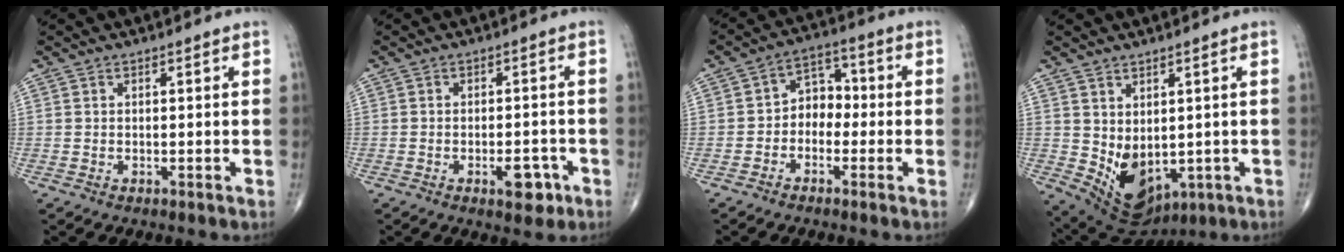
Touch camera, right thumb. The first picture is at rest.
{"total": 4.8, "force": [-2.3, 2.2, 3.6], "torque": [-0.038, 0.009, -0.028]}
{"total": 6.2, "force": [-1.4, 4.8, 3.6], "torque": [-0.020, 0.033, -0.043]}
{"total": 10.0, "force": [-0.3, 6.6, 7.6], "torque": [-0.103, -0.014, 0.030]}